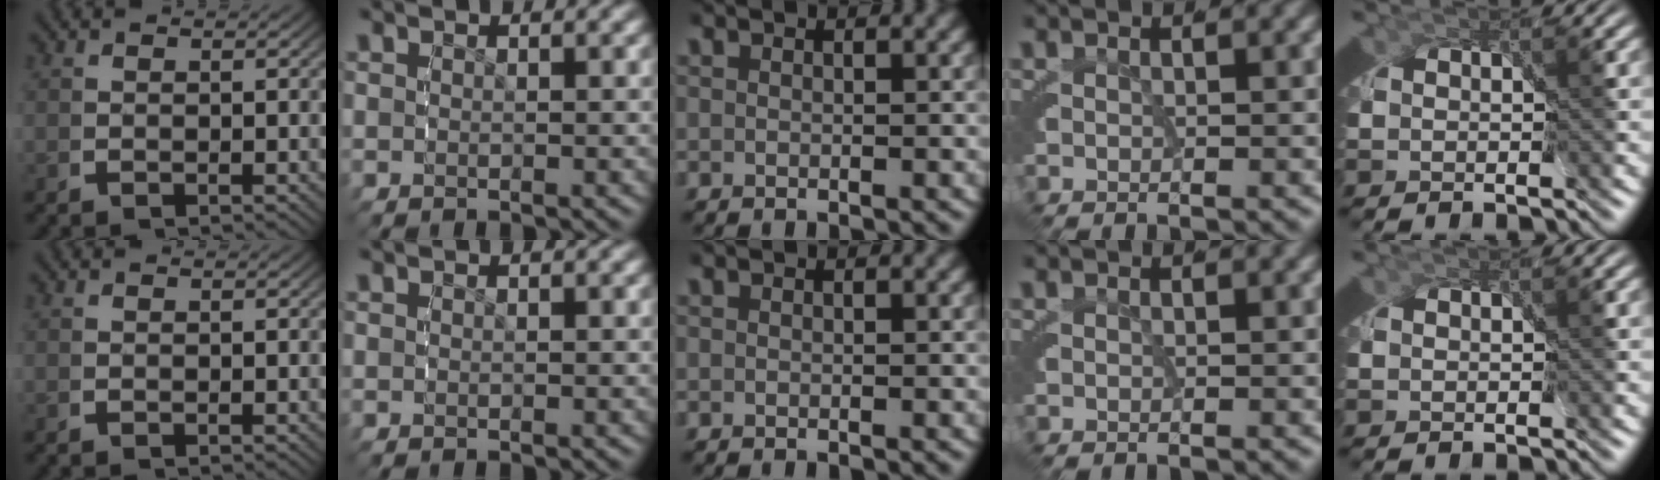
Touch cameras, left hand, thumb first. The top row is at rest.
{}